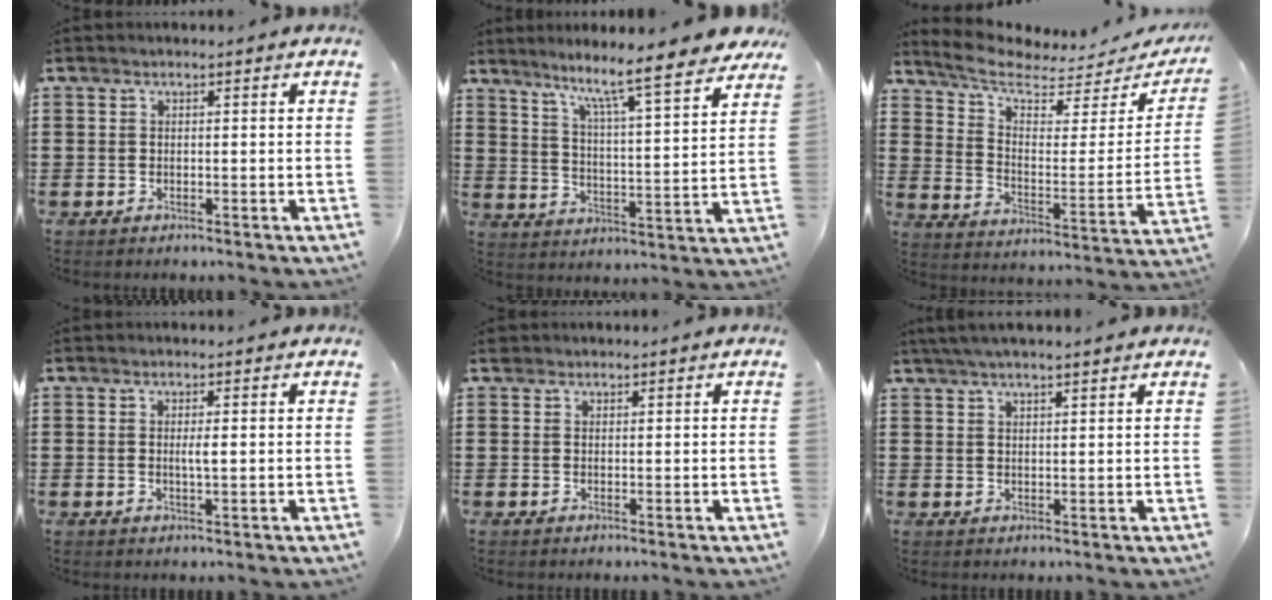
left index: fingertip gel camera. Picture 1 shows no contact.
{"total": 7.7, "force": [6.8, -0.5, 3.6], "torque": [-0.083, -0.057, 0.105]}
{"total": 6.1, "force": [5.0, 1.7, 2.9], "torque": [-0.083, -0.038, 0.086]}
{"total": 1.7, "force": [0.2, 0.1, 1.7], "torque": [-0.032, -0.002, 0.002]}
{"total": 0.9, "force": [0.7, 0.5, 0.1], "torque": [-0.003, 0.004, 0.013]}
{"total": 2.9, "force": [2.4, 0.2, 1.6], "torque": [-0.037, 0.005, 0.045]}